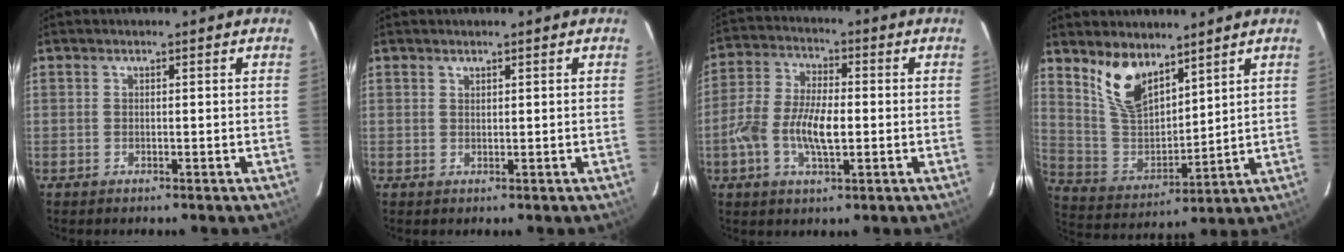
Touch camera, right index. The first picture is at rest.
{"total": 0.6, "force": [0.6, 0.2, 0.0], "torque": [0.000, 0.001, 0.011]}
{"total": 10.1, "force": [-2.1, 4.4, 8.9], "torque": [-0.182, 0.005, -0.042]}
{"total": 11.5, "force": [8.0, 5.3, 6.4], "torque": [-0.127, 0.000, 0.168]}